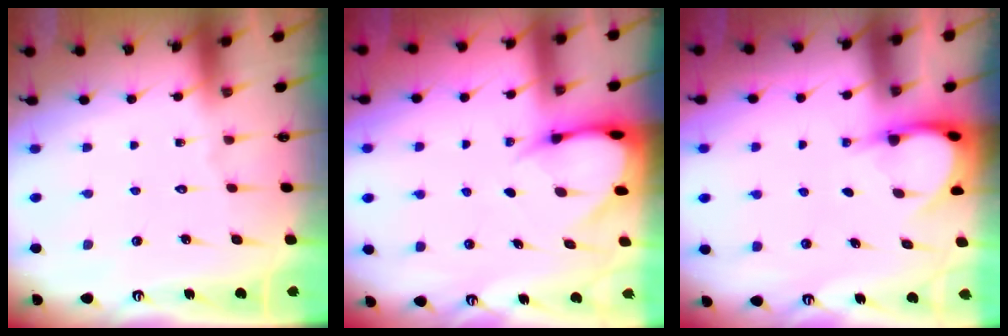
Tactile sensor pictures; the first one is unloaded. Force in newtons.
{"total": 4.7, "press": 4.7, "slide": 0.6}
{"total": 3.8, "press": 3.8, "slide": 0.4}